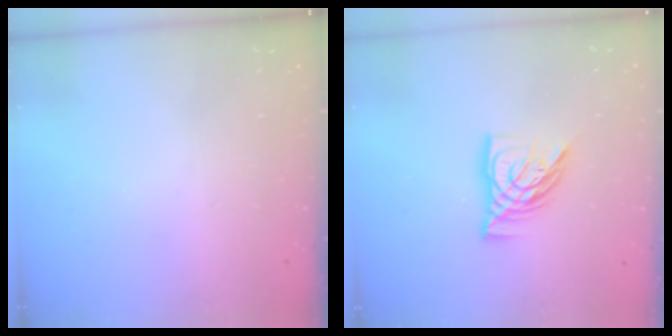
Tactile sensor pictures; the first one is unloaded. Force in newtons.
{"total": 11.0, "press": 11.0, "slide": 1.0}